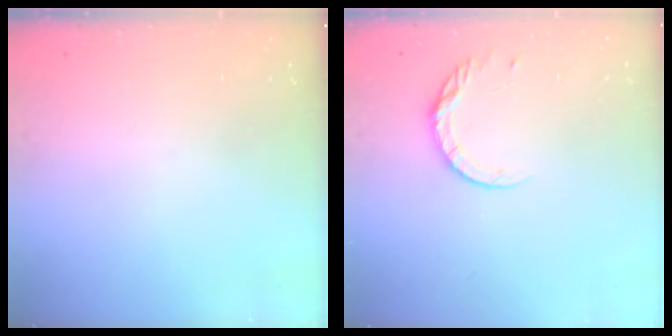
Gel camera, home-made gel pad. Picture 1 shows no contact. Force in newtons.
{"total": 7.9, "press": 7.8, "slide": 0.9}